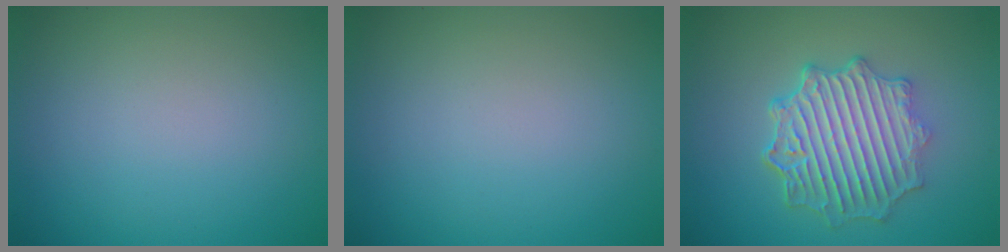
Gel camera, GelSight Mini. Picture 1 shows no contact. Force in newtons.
{"total": 0.0}
{"total": 6.4, "press": 5.3, "slide": 3.5}